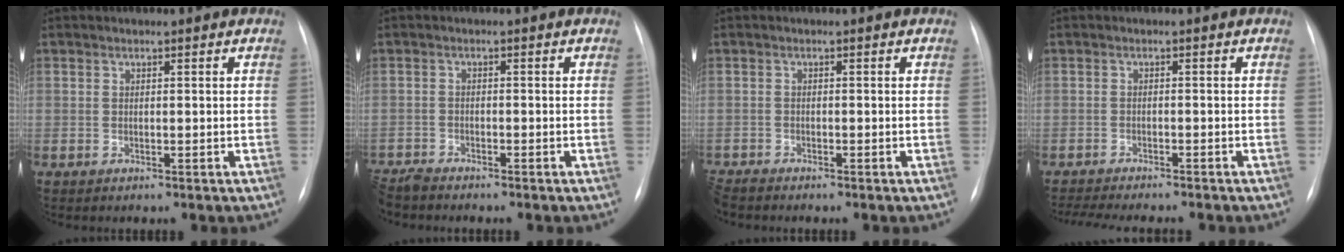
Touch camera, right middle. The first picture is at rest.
{"total": 3.1, "force": [-3.1, 0.1, 0.4], "torque": [-0.006, -0.015, -0.060]}
{"total": 2.0, "force": [-2.0, 0.0, 0.4], "torque": [-0.010, -0.011, -0.038]}
{"total": 10.7, "force": [-9.6, 1.2, 4.7], "torque": [-0.061, -0.014, -0.131]}